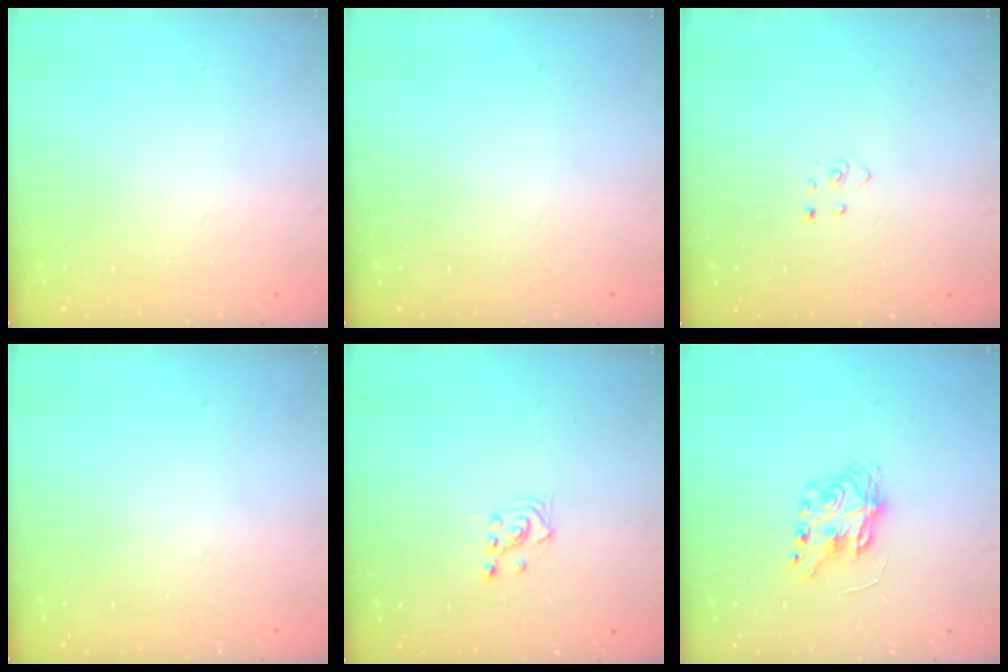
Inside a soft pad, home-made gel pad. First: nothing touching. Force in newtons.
{"total": 0.0}
{"total": 3.2, "press": 3.2, "slide": 0.2}
{"total": 0.0}
{"total": 2.3, "press": 2.3, "slide": 0.3}
{"total": 7.5, "press": 7.5, "slide": 0.3}